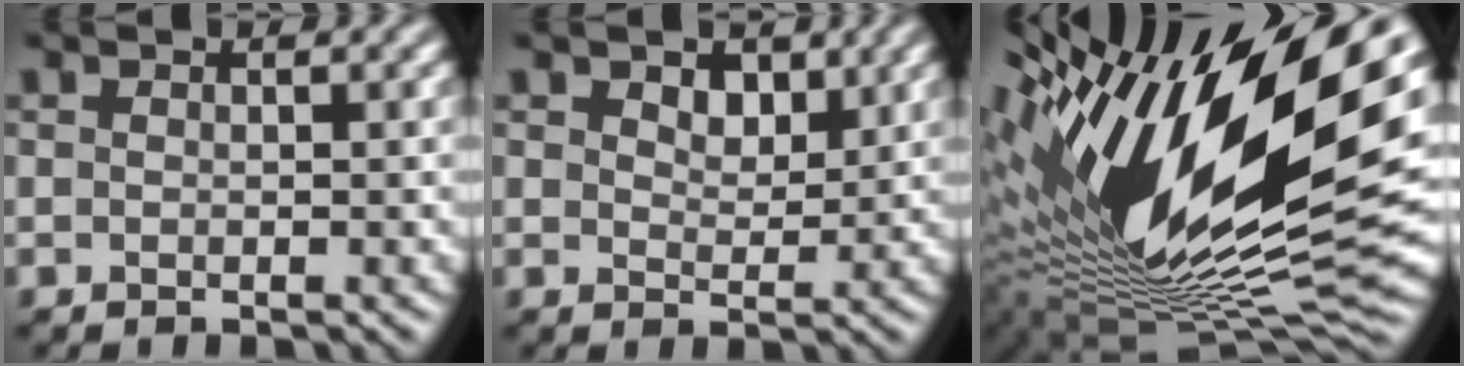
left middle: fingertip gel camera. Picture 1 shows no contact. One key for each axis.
{"total": 1.7, "fx": 1.3, "fy": 1.0, "fz": 0.5, "tx": -0.010, "ty": -0.005, "tz": 0.018}
{"total": 18.6, "fx": 5.0, "fy": 8.0, "fz": 16.1, "tx": -0.305, "ty": -0.006, "tz": 0.078}